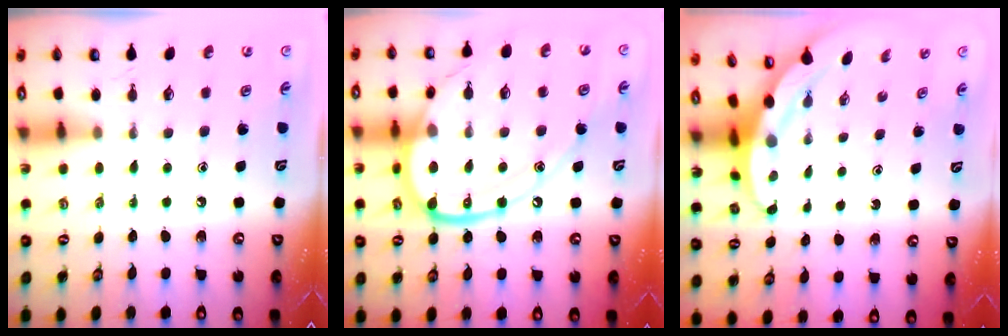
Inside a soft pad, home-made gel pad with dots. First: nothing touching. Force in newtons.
{"total": 18.4, "press": 18.3, "slide": 1.9}
{"total": 3.8, "press": 3.7, "slide": 0.5}